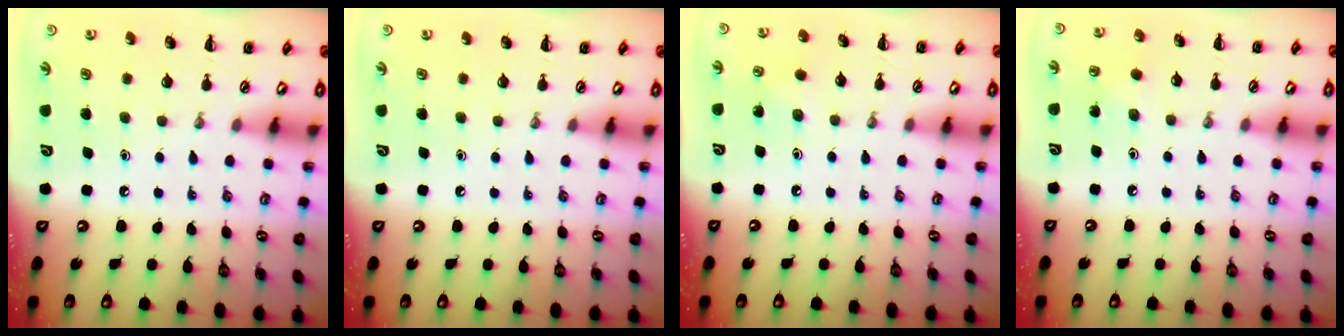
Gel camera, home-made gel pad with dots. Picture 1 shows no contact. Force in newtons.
{"total": 0.0}
{"total": 3.6, "press": 3.5, "slide": 1.1}
{"total": 2.3, "press": 2.2, "slide": 0.8}